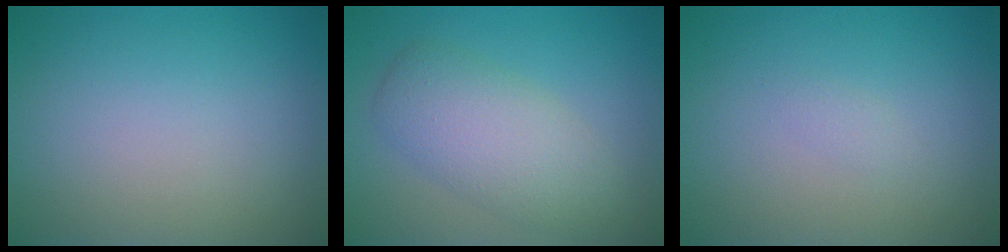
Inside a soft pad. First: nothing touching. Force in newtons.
{"total": 5.0, "press": 5.0, "slide": 0.2}
{"total": 0.7, "press": 0.7, "slide": 0.1}